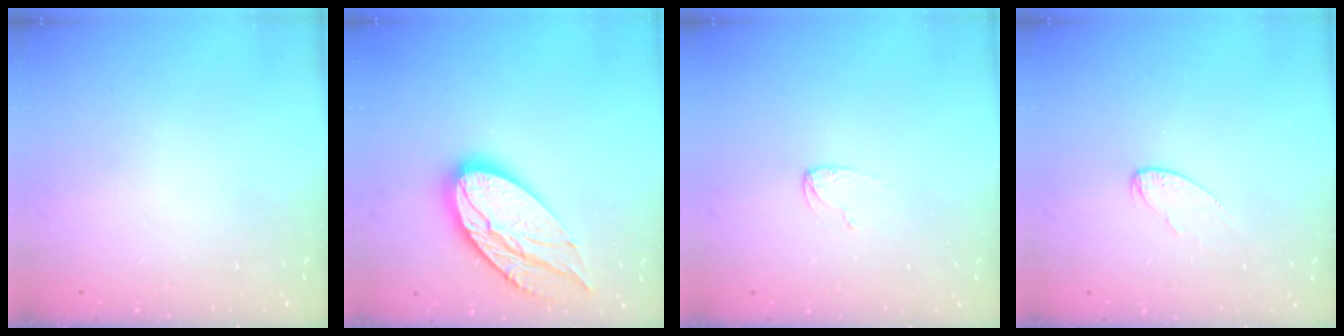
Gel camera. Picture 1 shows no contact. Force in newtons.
{"total": 18.4, "press": 18.3, "slide": 1.4}
{"total": 3.8, "press": 3.7, "slide": 0.4}
{"total": 4.0, "press": 3.9, "slide": 0.4}